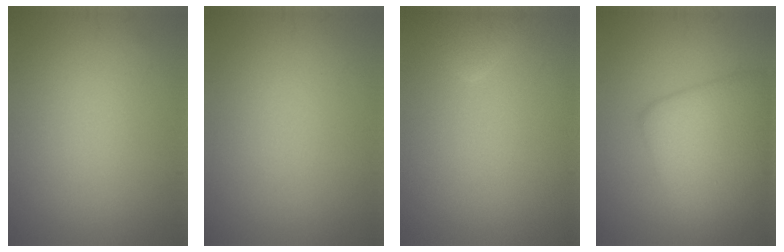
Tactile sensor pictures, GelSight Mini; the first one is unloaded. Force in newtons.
{"total": 0.0}
{"total": 1.4, "press": 1.4, "slide": 0.1}
{"total": 7.2, "press": 7.2, "slide": 0.1}